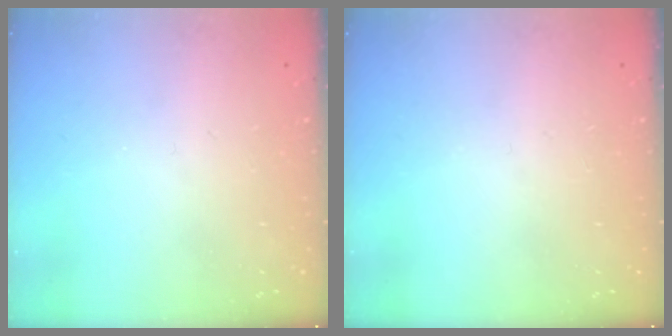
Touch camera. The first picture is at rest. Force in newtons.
{"total": 0.0}